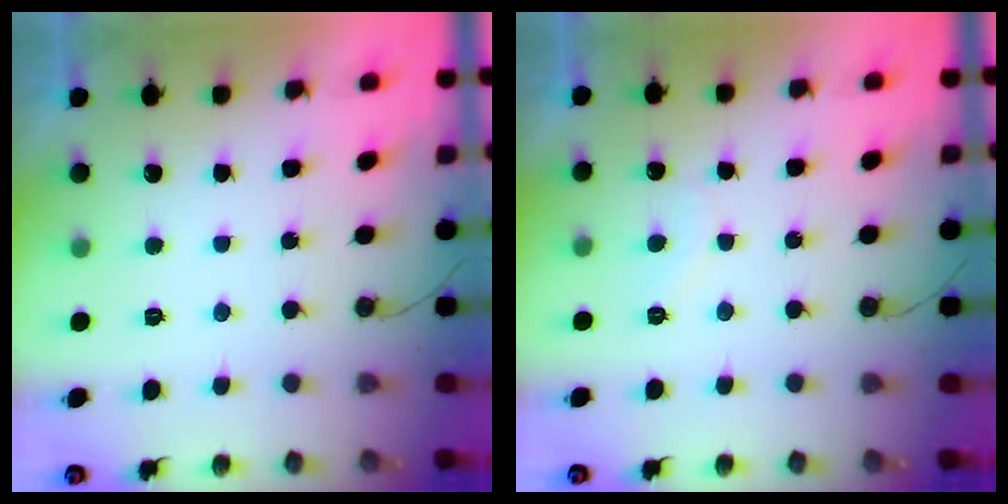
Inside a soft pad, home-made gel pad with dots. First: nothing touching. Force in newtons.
{"total": 4.3, "press": 4.3, "slide": 0.3}